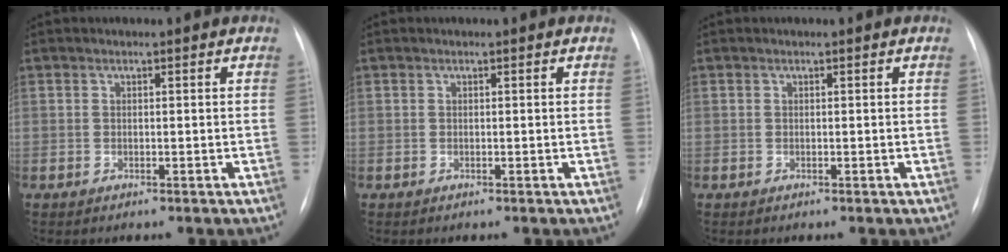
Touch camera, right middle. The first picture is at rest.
{"total": 0.0}
{"total": 0.0}